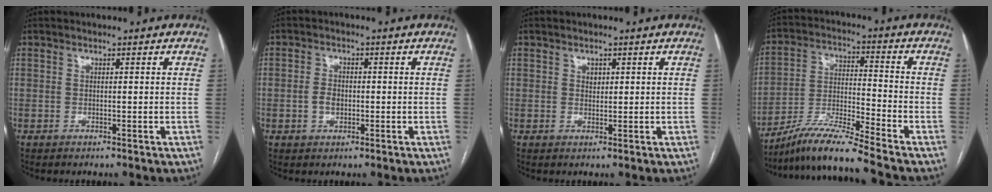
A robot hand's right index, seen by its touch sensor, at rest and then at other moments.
{"total": 2.6, "force": [-0.5, 1.9, 1.8], "torque": [-0.034, 0.005, -0.007]}
{"total": 1.2, "force": [0.5, 0.9, 0.6], "torque": [-0.009, 0.000, 0.008]}
{"total": 11.2, "force": [-9.7, -1.5, 5.3], "torque": [-0.106, -0.012, -0.184]}